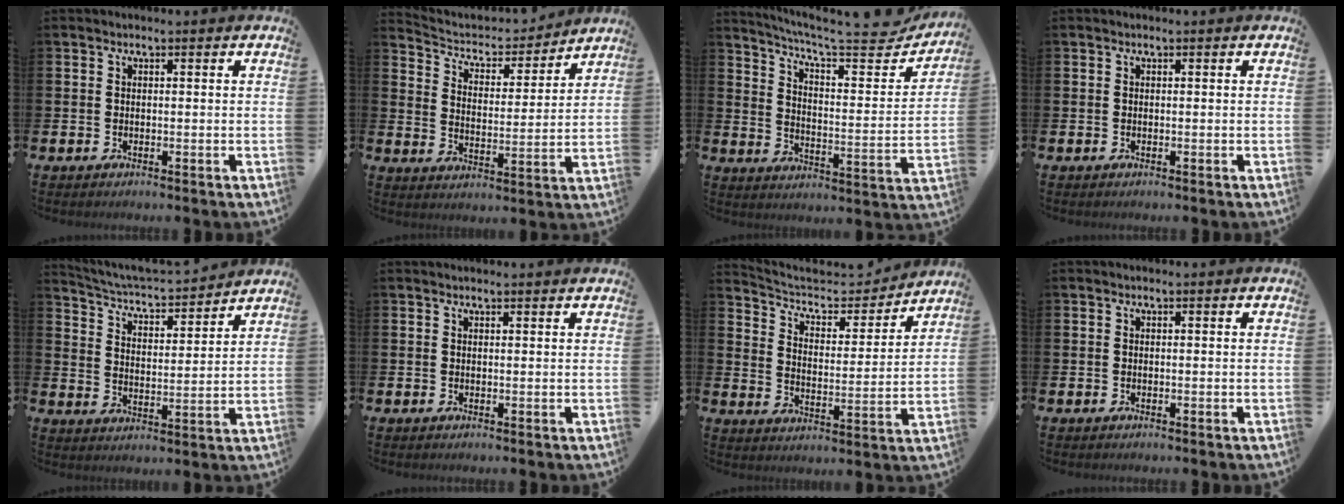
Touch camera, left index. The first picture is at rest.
{"total": 4.9, "force": [4.6, 1.7, 0.7], "torque": [-0.050, -0.040, 0.074]}
{"total": 6.8, "force": [5.9, 1.3, 3.0], "torque": [-0.069, -0.049, 0.090]}
{"total": 0.0}
{"total": 4.7, "force": [4.6, 0.6, 0.8], "torque": [-0.046, -0.042, 0.074]}
{"total": 0.7, "force": [0.7, -0.1, 0.1], "torque": [0.006, -0.004, 0.012]}
{"total": 6.5, "force": [5.8, 2.2, 1.7], "torque": [-0.063, -0.044, 0.095]}
{"total": 0.0}